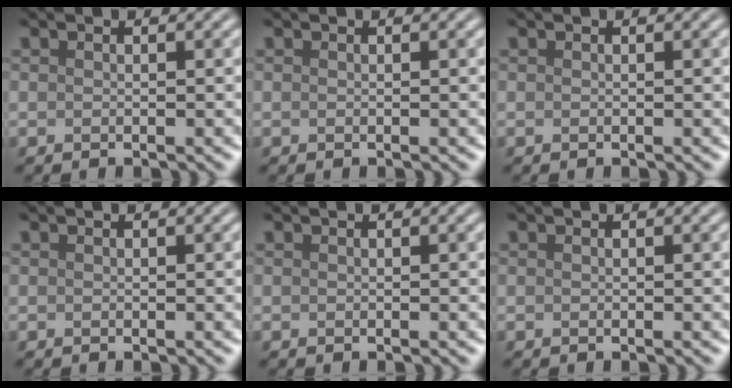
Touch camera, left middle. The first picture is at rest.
{"total": 0.0}
{"total": 0.0}
{"total": 0.0}
{"total": 0.0}
{"total": 0.0}